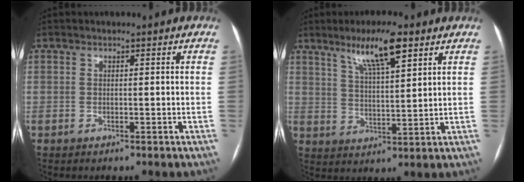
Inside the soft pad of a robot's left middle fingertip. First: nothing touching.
{"total": 8.8, "force": [5.5, 1.2, 6.7], "torque": [-0.121, 0.004, 0.098]}